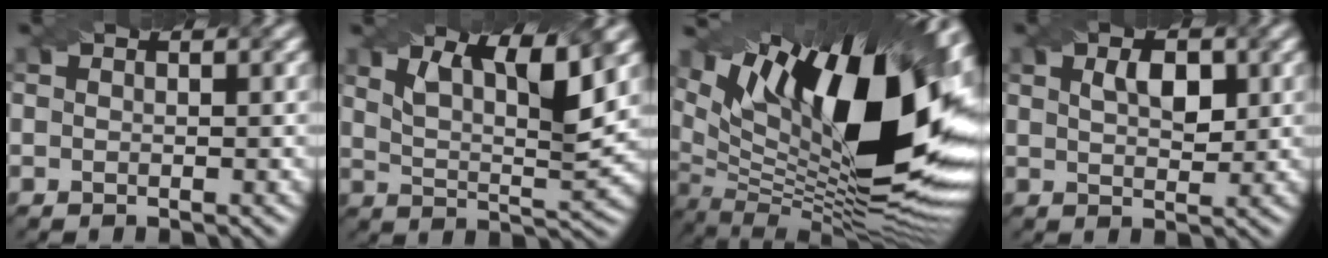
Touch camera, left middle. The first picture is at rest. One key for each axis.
{"total": 6.7, "fx": 3.9, "fy": 1.7, "fz": 5.2, "tx": -0.093, "ty": -0.001, "tz": 0.067}
{"total": 18.4, "fx": 6.2, "fy": 7.2, "fz": 15.8, "tx": -0.248, "ty": 0.012, "tz": 0.108}
{"total": 2.8, "fx": 1.0, "fy": 1.4, "fz": 2.2, "tx": -0.043, "ty": 0.002, "tz": 0.021}